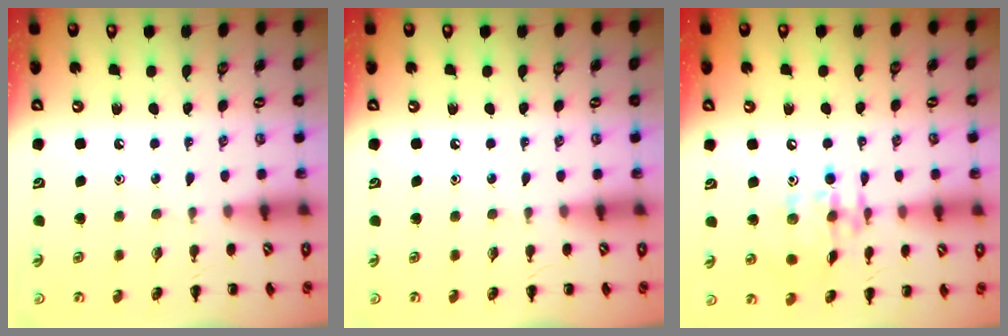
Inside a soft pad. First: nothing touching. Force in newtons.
{"total": 0.0}
{"total": 13.4, "press": 13.3, "slide": 2.0}